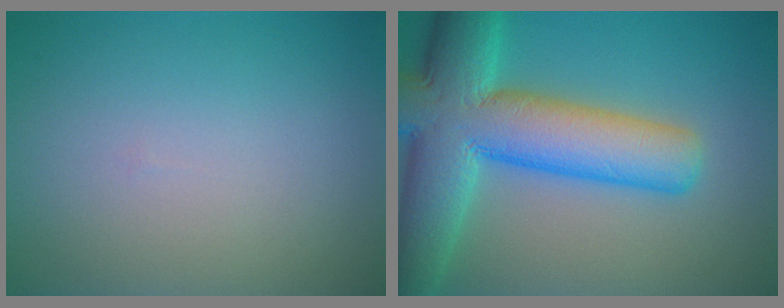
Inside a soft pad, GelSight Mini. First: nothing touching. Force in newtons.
{"total": 12.3, "press": 12.3, "slide": 0.6}